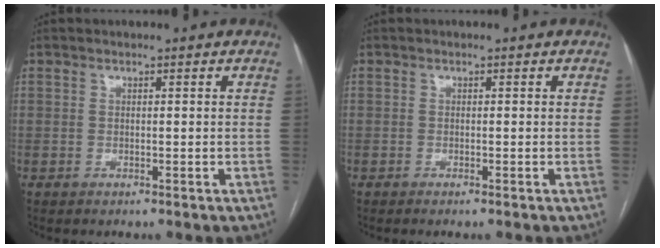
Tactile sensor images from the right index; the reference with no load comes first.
{"total": 0.6, "force": [-0.5, -0.1, 0.4], "torque": [-0.011, -0.001, -0.009]}